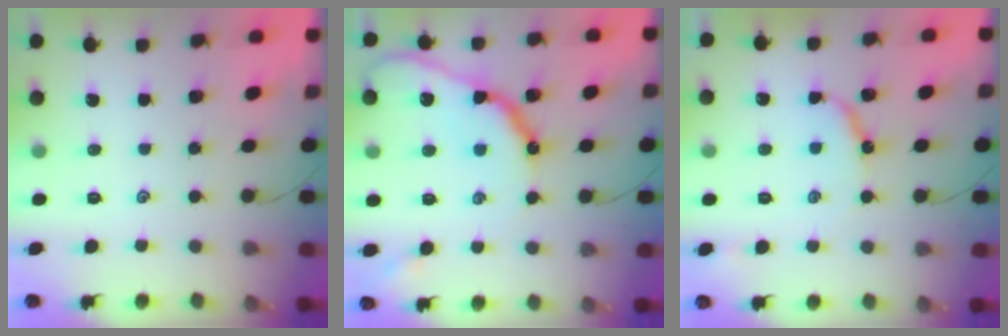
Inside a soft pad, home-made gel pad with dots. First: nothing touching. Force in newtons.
{"total": 15.6, "press": 15.5, "slide": 1.6}
{"total": 6.4, "press": 6.4, "slide": 0.6}